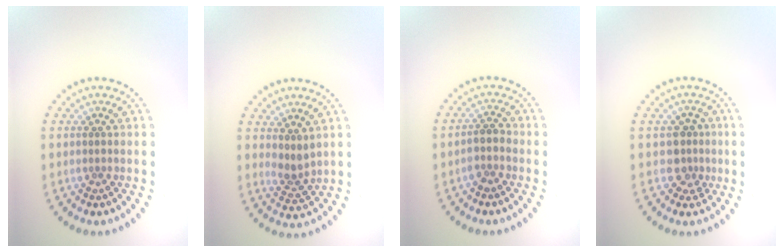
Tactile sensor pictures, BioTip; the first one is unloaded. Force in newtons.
{"total": 1.9, "press": 1.4, "slide": 1.3}
{"total": 1.8, "press": 1.5, "slide": 1.0}
{"total": 2.2, "press": 1.9, "slide": 1.2}